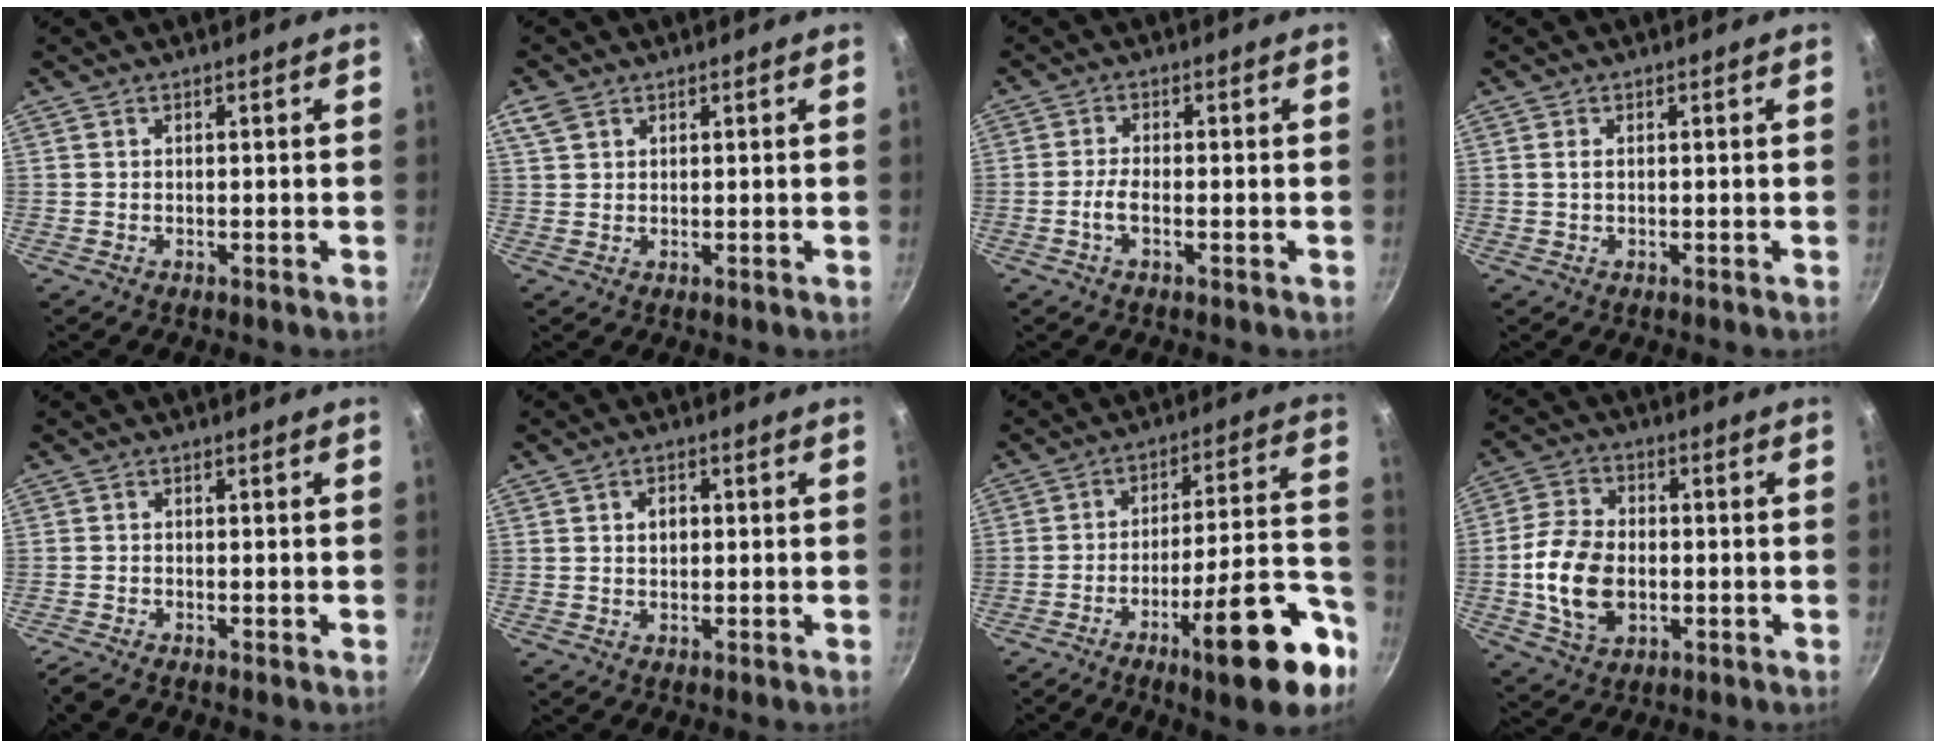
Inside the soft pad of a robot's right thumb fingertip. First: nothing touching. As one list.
[{"total": 3.1, "force": [1.7, 2.0, 1.5], "torque": [-0.026, 0.001, 0.038]}, {"total": 3.0, "force": [-1.1, 0.8, 2.7], "torque": [-0.064, 0.010, -0.027]}, {"total": 1.0, "force": [0.2, 0.6, 0.9], "torque": [-0.018, 0.001, 0.002]}, {"total": 2.1, "force": [-1.6, 0.3, 1.3], "torque": [-0.045, 0.004, -0.037]}, {"total": 2.6, "force": [0.3, 1.9, 1.7], "torque": [-0.017, 0.005, 0.005]}, {"total": 19.3, "force": [-9.8, 4.4, 16.0], "torque": [-0.201, 0.053, -0.146]}, {"total": 12.9, "force": [-1.7, 8.8, 9.3], "torque": [-0.163, 0.014, -0.032]}]